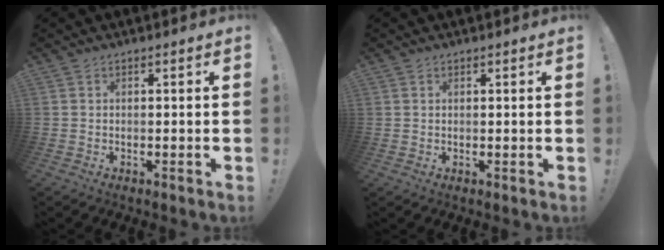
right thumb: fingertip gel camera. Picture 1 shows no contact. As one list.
[{"total": 1.8, "force": [1.0, 1.5, 0.0], "torque": [0.015, -0.011, 0.016]}]